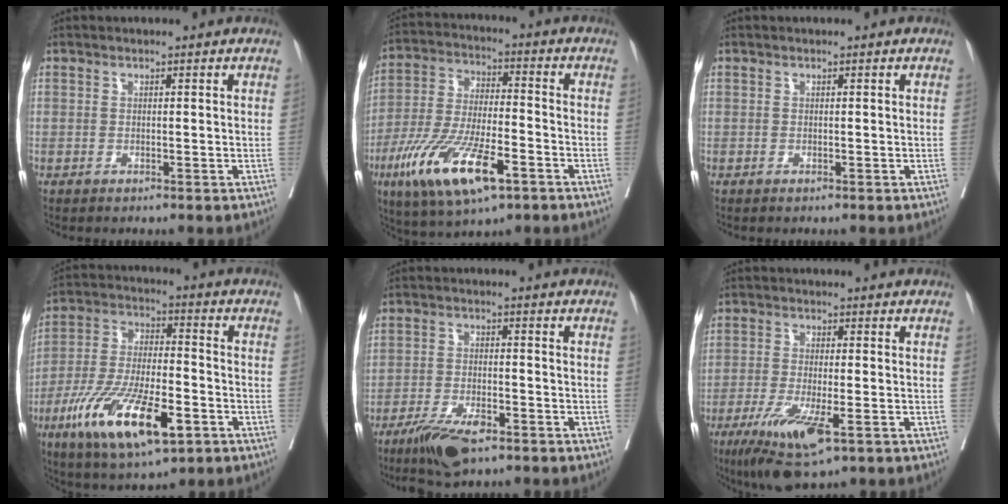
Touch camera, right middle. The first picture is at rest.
{"total": 15.3, "force": [-7.5, 4.0, 12.8], "torque": [-0.257, -0.020, -0.129]}
{"total": 0.0}
{"total": 16.2, "force": [-7.3, 4.7, 13.6], "torque": [-0.268, -0.019, -0.122]}
{"total": 7.6, "force": [-5.2, 1.9, 5.2], "torque": [-0.099, -0.012, -0.089]}
{"total": 9.5, "force": [-4.9, 1.8, 7.9], "torque": [-0.146, -0.026, -0.079]}